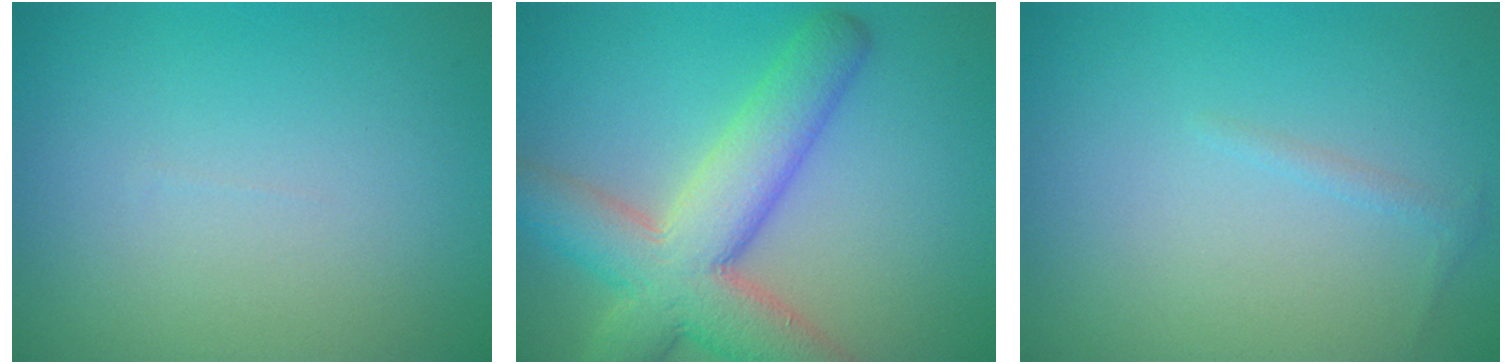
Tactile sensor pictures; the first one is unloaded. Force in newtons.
{"total": 9.0, "press": 9.0, "slide": 0.6}
{"total": 0.6, "press": 0.6, "slide": 0.1}